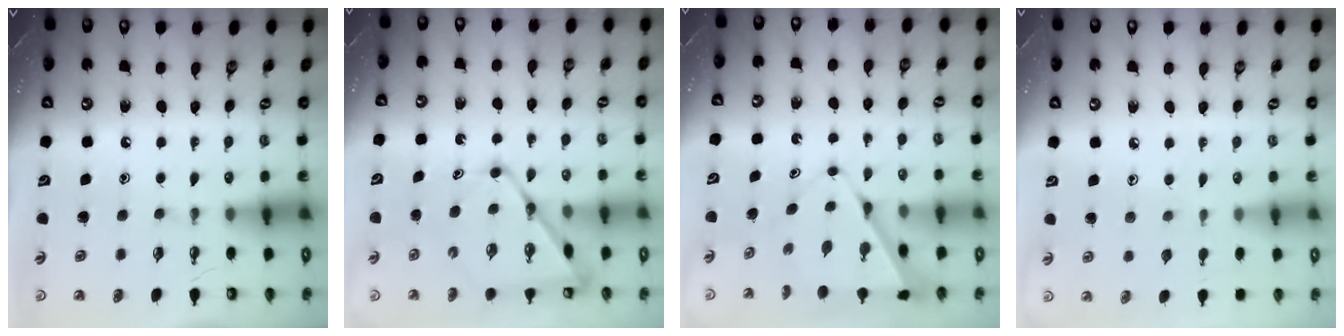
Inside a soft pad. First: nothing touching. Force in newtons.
{"total": 12.6, "press": 12.6, "slide": 1.1}
{"total": 7.6, "press": 7.6, "slide": 0.4}
{"total": 5.0, "press": 4.9, "slide": 0.5}